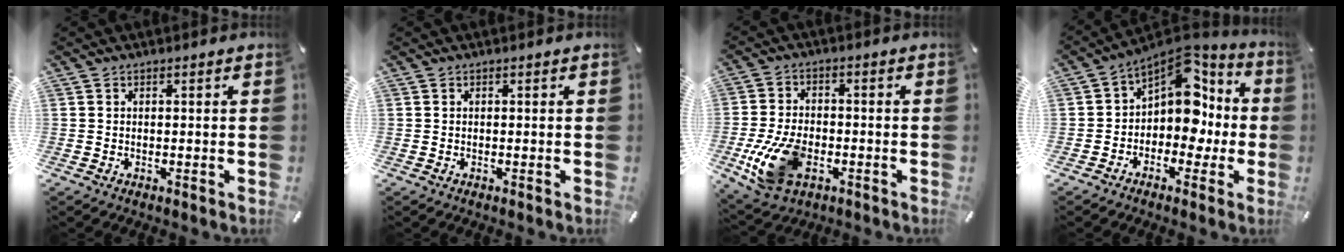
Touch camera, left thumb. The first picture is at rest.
{"total": 0.0}
{"total": 13.3, "force": [-4.3, 8.5, 9.3], "torque": [-0.196, 0.001, -0.075]}
{"total": 12.2, "force": [3.3, 8.7, 7.9], "torque": [-0.110, -0.028, 0.062]}